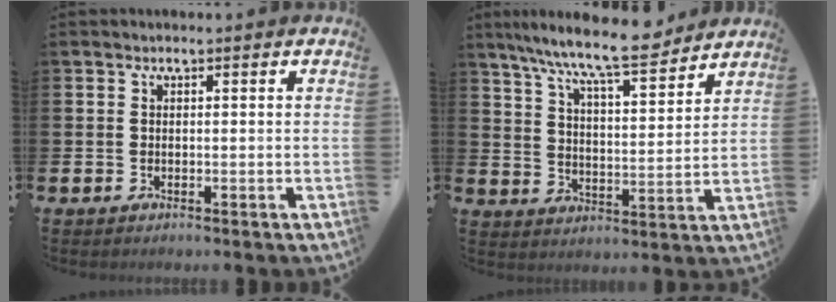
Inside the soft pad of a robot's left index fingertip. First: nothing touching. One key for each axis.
{"total": 9.8, "fx": 9.0, "fy": 0.7, "fz": 3.9, "tx": -0.104, "ty": -0.050, "tz": 0.157}